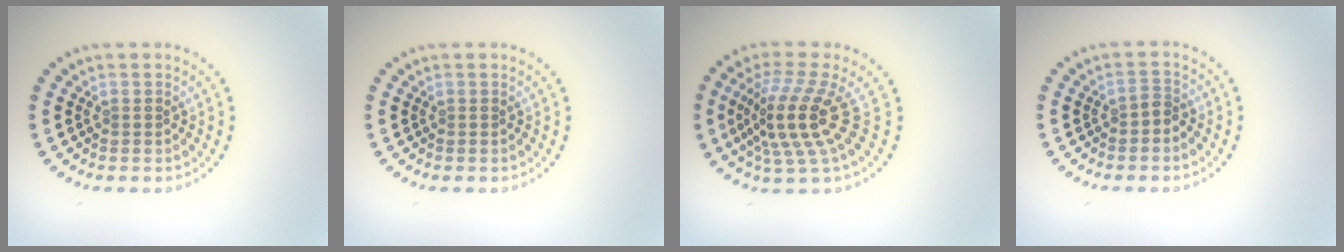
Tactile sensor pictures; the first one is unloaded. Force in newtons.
{"total": 0.0}
{"total": 4.9, "press": 3.7, "slide": 3.3}
{"total": 1.1, "press": 0.8, "slide": 0.7}